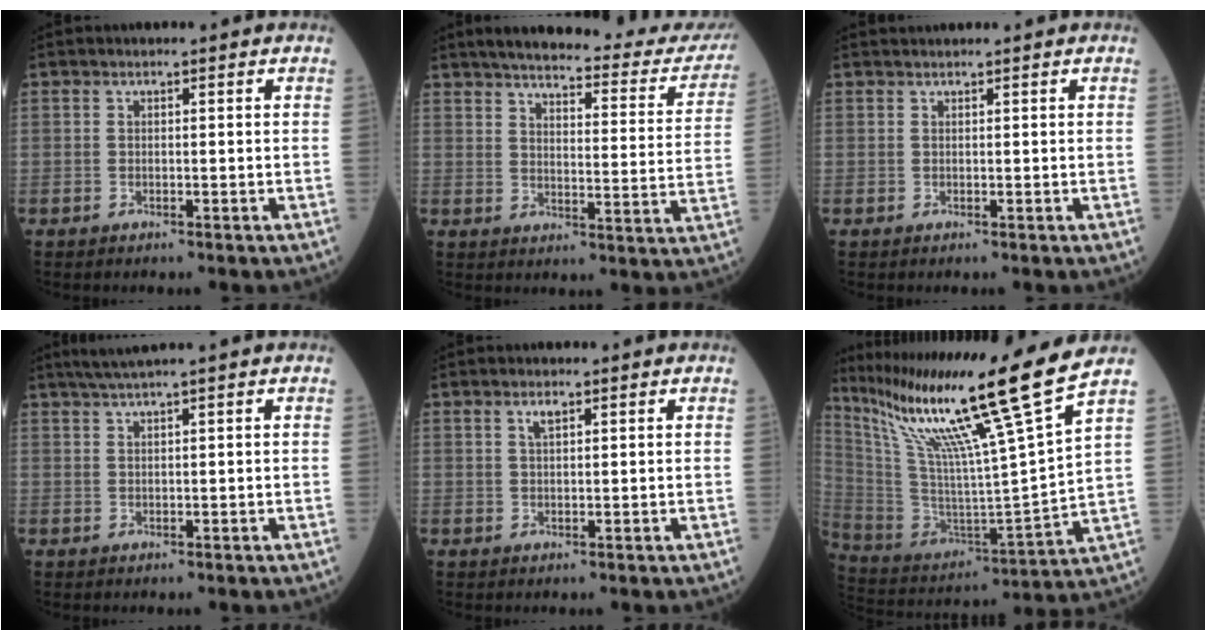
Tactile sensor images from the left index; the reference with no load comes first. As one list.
[{"total": 26.1, "force": [23.7, 4.5, 10.0], "torque": [-0.133, -0.051, 0.275]}, {"total": 0.7, "force": [0.7, -0.2, 0.0], "torque": [-0.005, 0.011, 0.018]}, {"total": 2.7, "force": [2.0, -0.8, 1.7], "torque": [-0.038, 0.008, 0.044]}, {"total": 1.6, "force": [0.9, 0.5, 1.3], "torque": [-0.028, 0.005, 0.019]}, {"total": 22.3, "force": [15.8, -3.2, 15.5], "torque": [-0.267, -0.038, 0.272]}]